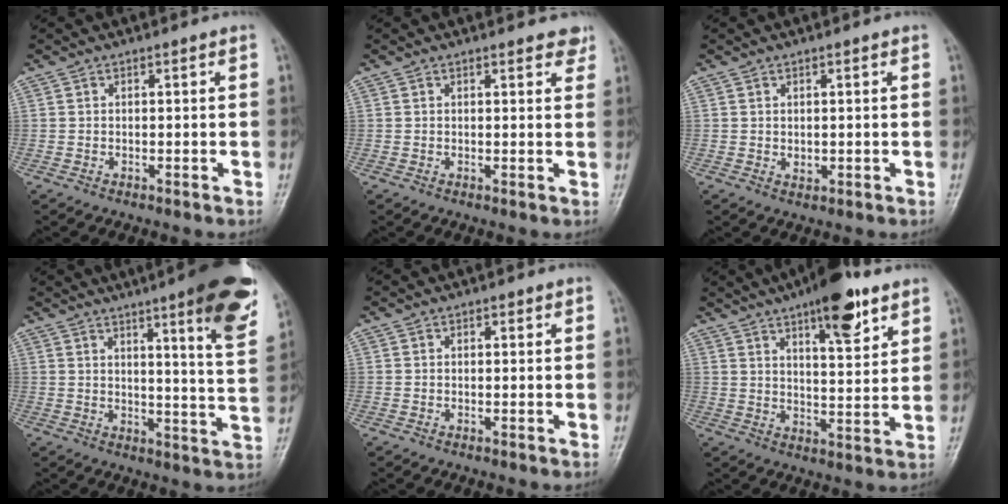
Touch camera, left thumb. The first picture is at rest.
{"total": 3.3, "force": [2.6, 1.3, 1.5], "torque": [0.001, -0.009, 0.022]}
{"total": 1.6, "force": [0.3, 1.1, 1.2], "torque": [-0.014, -0.004, 0.008]}
{"total": 16.6, "force": [9.0, 2.2, 13.8], "torque": [-0.157, -0.047, 0.114]}
{"total": 1.0, "force": [0.5, 0.6, 0.6], "torque": [-0.003, -0.001, 0.004]}
{"total": 13.1, "force": [7.9, 4.2, 9.6], "torque": [-0.119, -0.039, 0.117]}